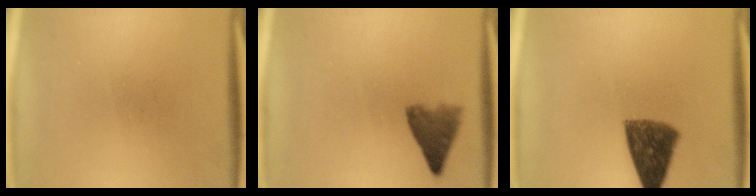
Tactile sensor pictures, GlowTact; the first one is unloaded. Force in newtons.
{"total": 4.4}
{"total": 9.1}